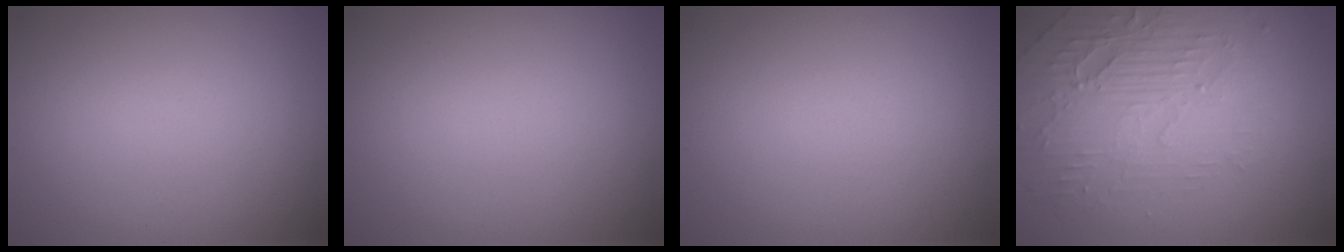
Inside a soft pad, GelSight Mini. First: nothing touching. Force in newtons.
{"total": 0.0}
{"total": 0.0}
{"total": 3.8, "press": 3.4, "slide": 1.8}